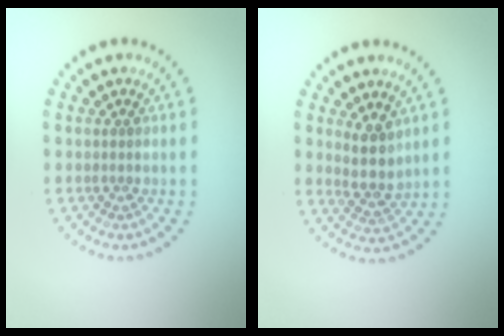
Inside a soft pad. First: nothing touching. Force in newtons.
{"total": 2.9, "press": 2.6, "slide": 1.3}